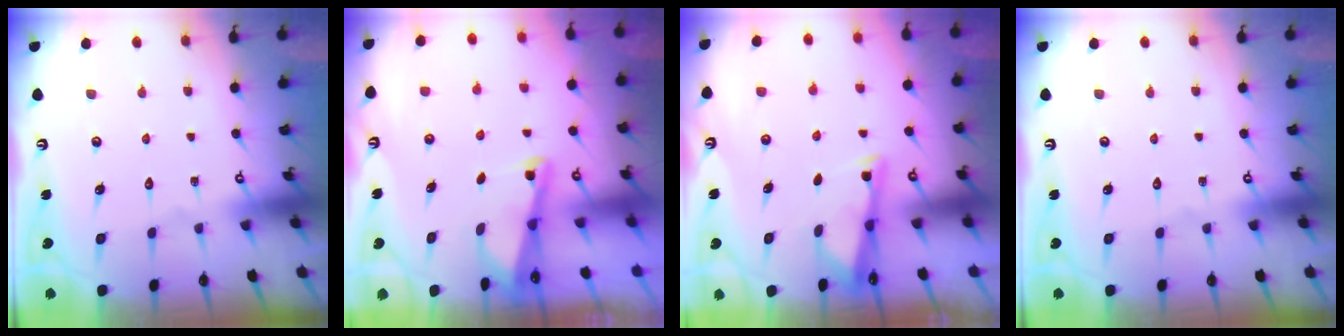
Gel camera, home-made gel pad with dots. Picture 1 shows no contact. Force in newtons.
{"total": 2.2, "press": 2.2, "slide": 0.3}
{"total": 3.2, "press": 3.2, "slide": 0.1}
{"total": 0.0}